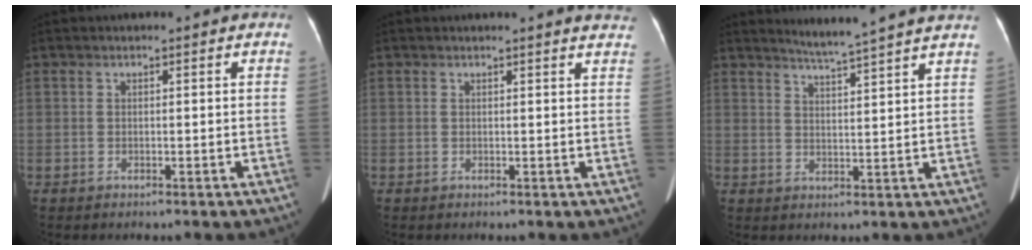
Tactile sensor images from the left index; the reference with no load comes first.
{"total": 4.5, "force": [4.1, -0.4, 1.7], "torque": [-0.020, 0.000, 0.028]}
{"total": 8.8, "force": [8.0, -1.6, 3.3], "torque": [-0.057, -0.002, 0.104]}